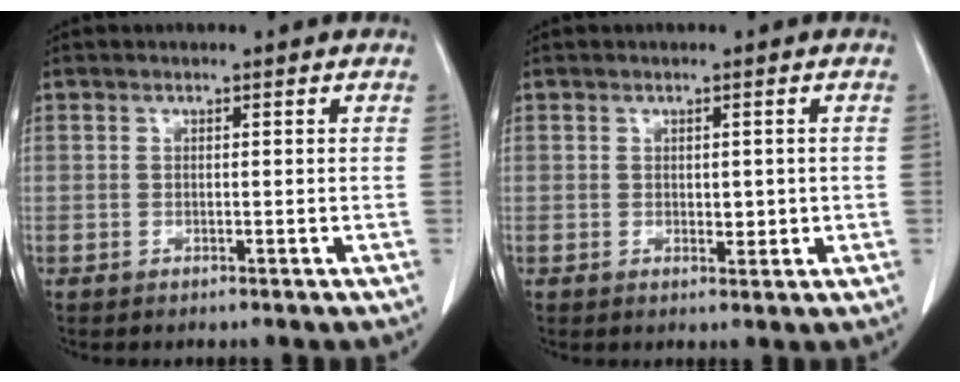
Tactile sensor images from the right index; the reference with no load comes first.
{"total": 1.6, "force": [0.0, 0.9, 1.3], "torque": [-0.015, -0.001, 0.003]}